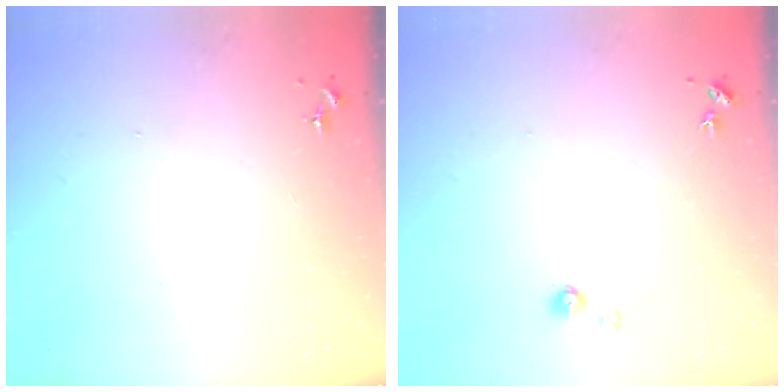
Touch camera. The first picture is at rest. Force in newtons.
{"total": 3.9, "press": 3.8, "slide": 0.4}